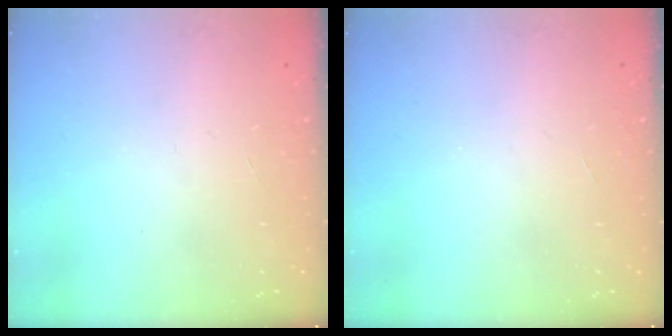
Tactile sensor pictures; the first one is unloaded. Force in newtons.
{"total": 0.0}